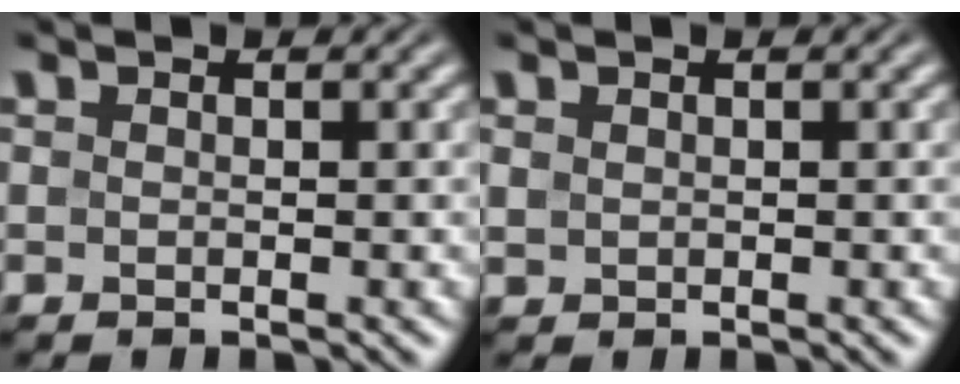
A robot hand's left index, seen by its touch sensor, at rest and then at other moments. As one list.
[{"total": 0.6, "force": [0.3, 0.5, 0.1], "torque": [-0.004, -0.001, 0.011]}]